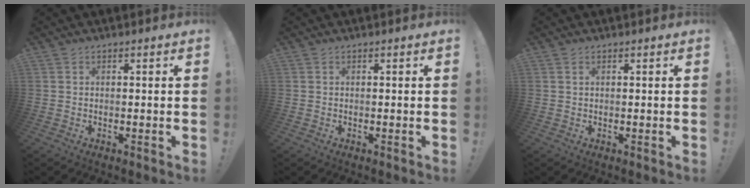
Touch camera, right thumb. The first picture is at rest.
{"total": 0.0}
{"total": 0.7, "force": [0.5, 0.2, 0.5], "torque": [-0.001, -0.003, 0.007]}